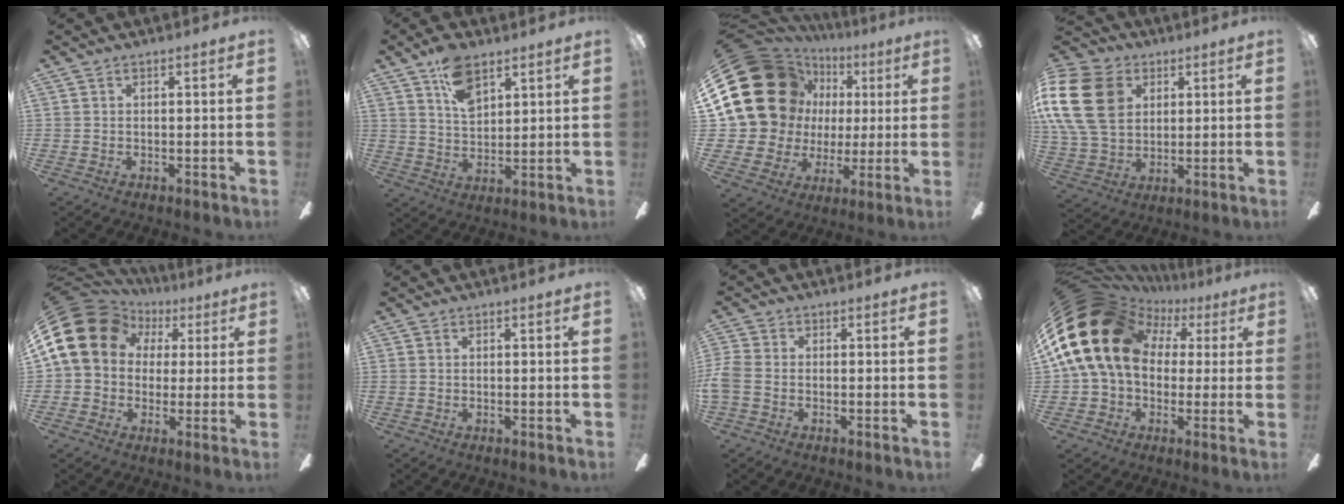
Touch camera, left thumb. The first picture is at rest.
{"total": 9.9, "force": [6.2, 5.4, 5.6], "torque": [-0.094, -0.020, 0.112]}
{"total": 25.3, "force": [5.6, 21.5, 12.1], "torque": [-0.232, -0.033, 0.140]}
{"total": 19.1, "force": [5.4, 14.4, 11.3], "torque": [-0.255, -0.004, 0.099]}
{"total": 16.6, "force": [3.9, 14.0, 8.0], "torque": [-0.168, -0.007, 0.071]}
{"total": 0.0}
{"total": 4.0, "force": [-1.3, 2.7, 2.7], "torque": [-0.069, 0.002, -0.027]}
{"total": 23.2, "force": [5.5, 17.1, 14.8], "torque": [-0.320, -0.022, 0.094]}